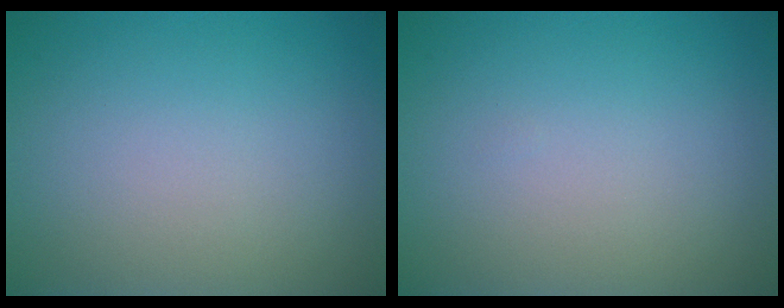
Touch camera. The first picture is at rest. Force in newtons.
{"total": 0.0}